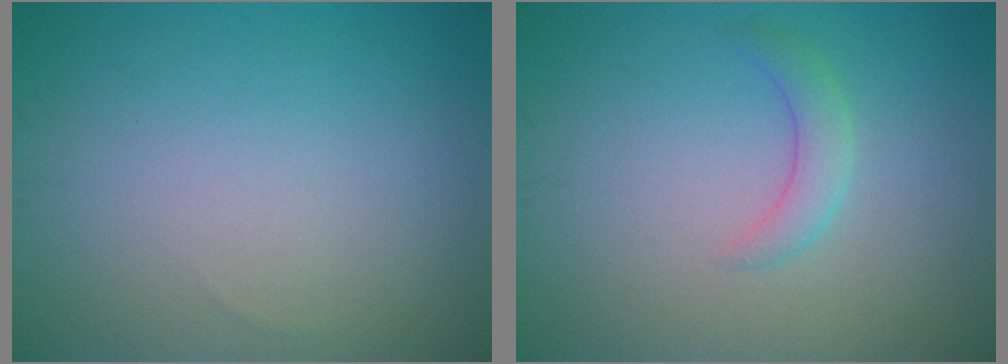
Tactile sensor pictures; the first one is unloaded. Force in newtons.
{"total": 1.8, "press": 1.8, "slide": 0.1}